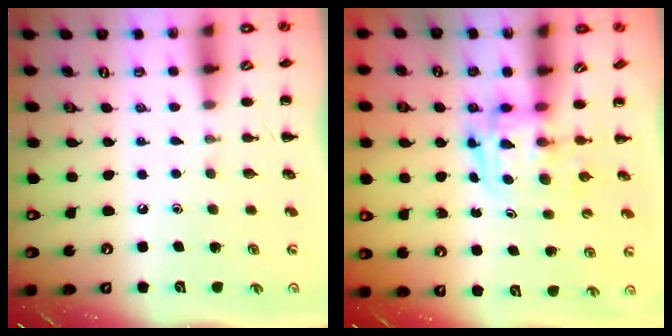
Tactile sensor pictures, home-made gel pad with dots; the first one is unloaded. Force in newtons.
{"total": 3.2, "press": 3.1, "slide": 0.5}